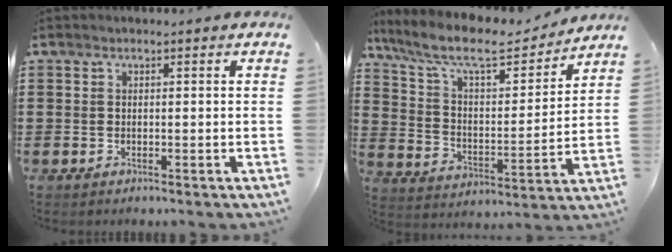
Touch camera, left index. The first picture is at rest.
{"total": 10.0, "force": [8.4, 2.1, 5.1], "torque": [-0.134, -0.042, 0.140]}